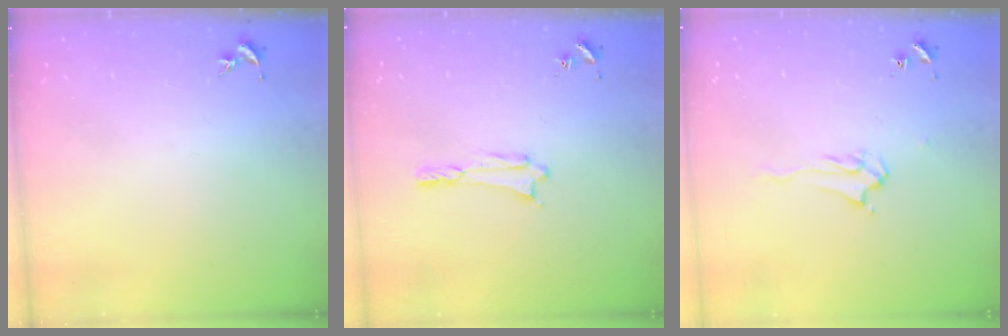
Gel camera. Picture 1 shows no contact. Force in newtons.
{"total": 0.7, "press": 0.7, "slide": 0.1}
{"total": 2.5, "press": 2.4, "slide": 0.4}